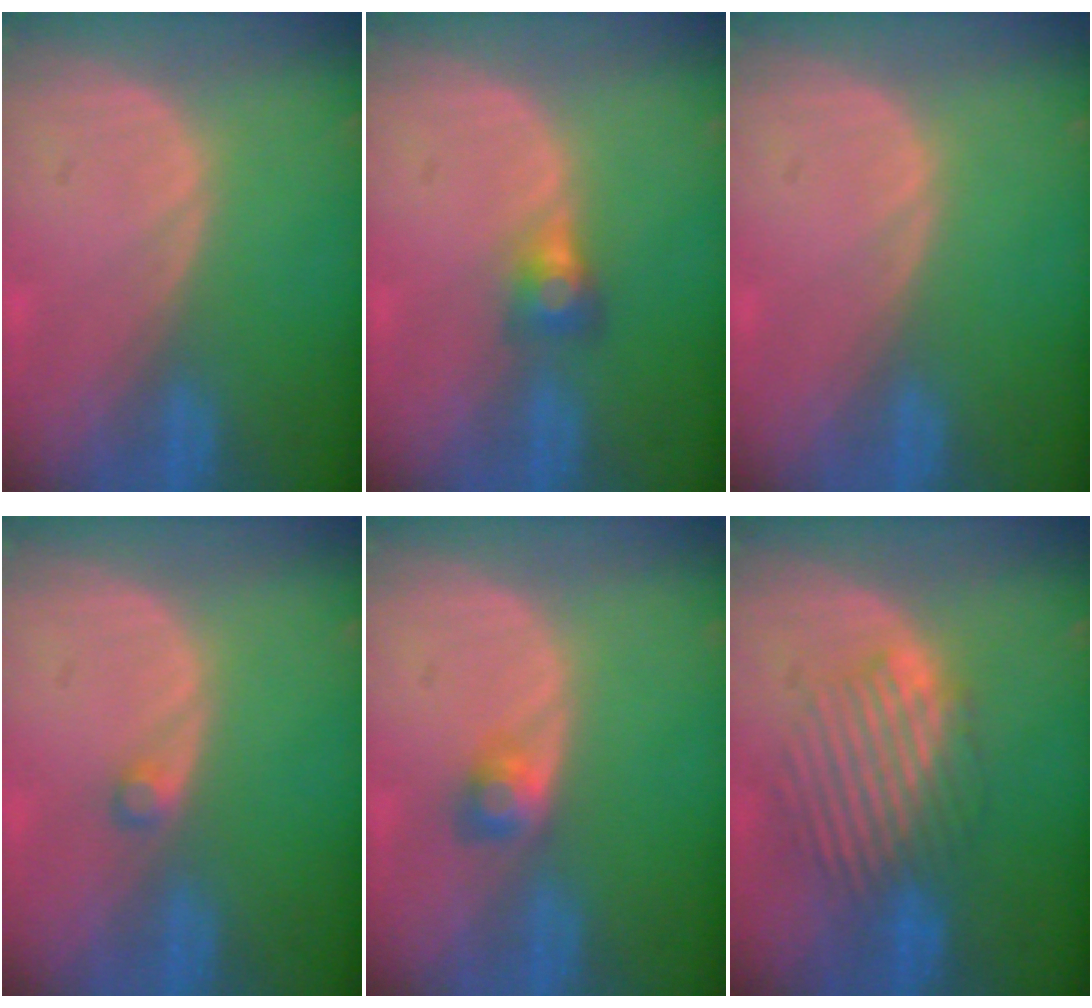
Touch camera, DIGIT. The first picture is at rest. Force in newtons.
{"total": 2.8, "press": 2.6, "slide": 1.0}
{"total": 0.0}
{"total": 1.2, "press": 1.2, "slide": 0.2}
{"total": 2.4, "press": 2.3, "slide": 0.9}
{"total": 6.8, "press": 6.7, "slide": 0.7}